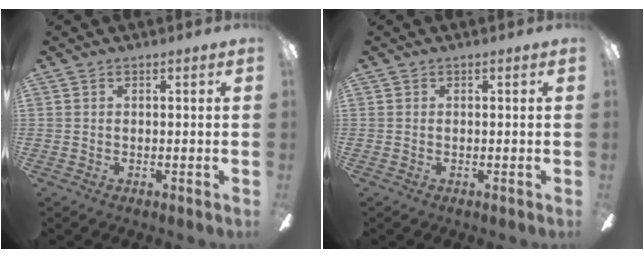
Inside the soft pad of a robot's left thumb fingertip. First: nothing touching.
{"total": 0.0}